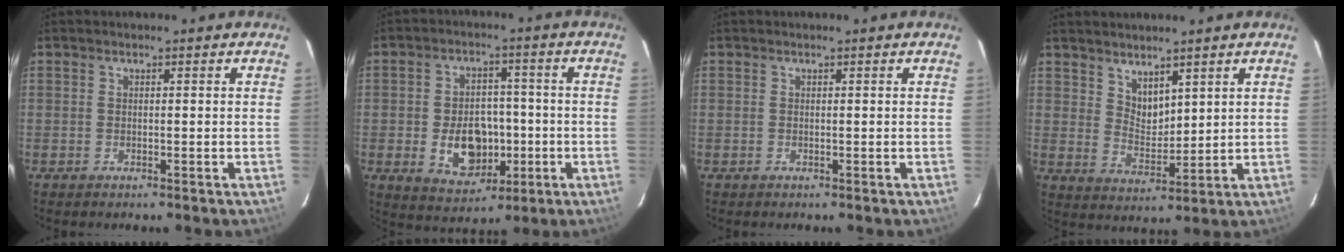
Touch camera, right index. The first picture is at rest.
{"total": 10.7, "force": [-2.6, 7.7, 7.0], "torque": [-0.140, 0.008, -0.024]}
{"total": 0.0}
{"total": 5.3, "force": [4.1, 2.5, 2.3], "torque": [-0.032, -0.005, 0.080]}